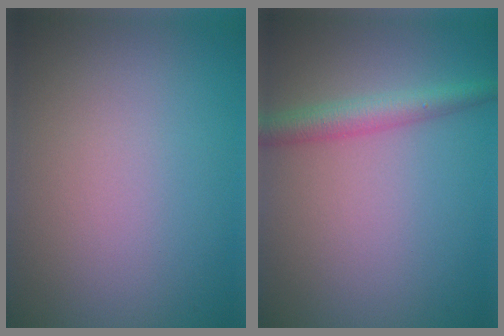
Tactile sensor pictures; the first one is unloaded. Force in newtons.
{"total": 3.0, "press": 3.0, "slide": 0.1}